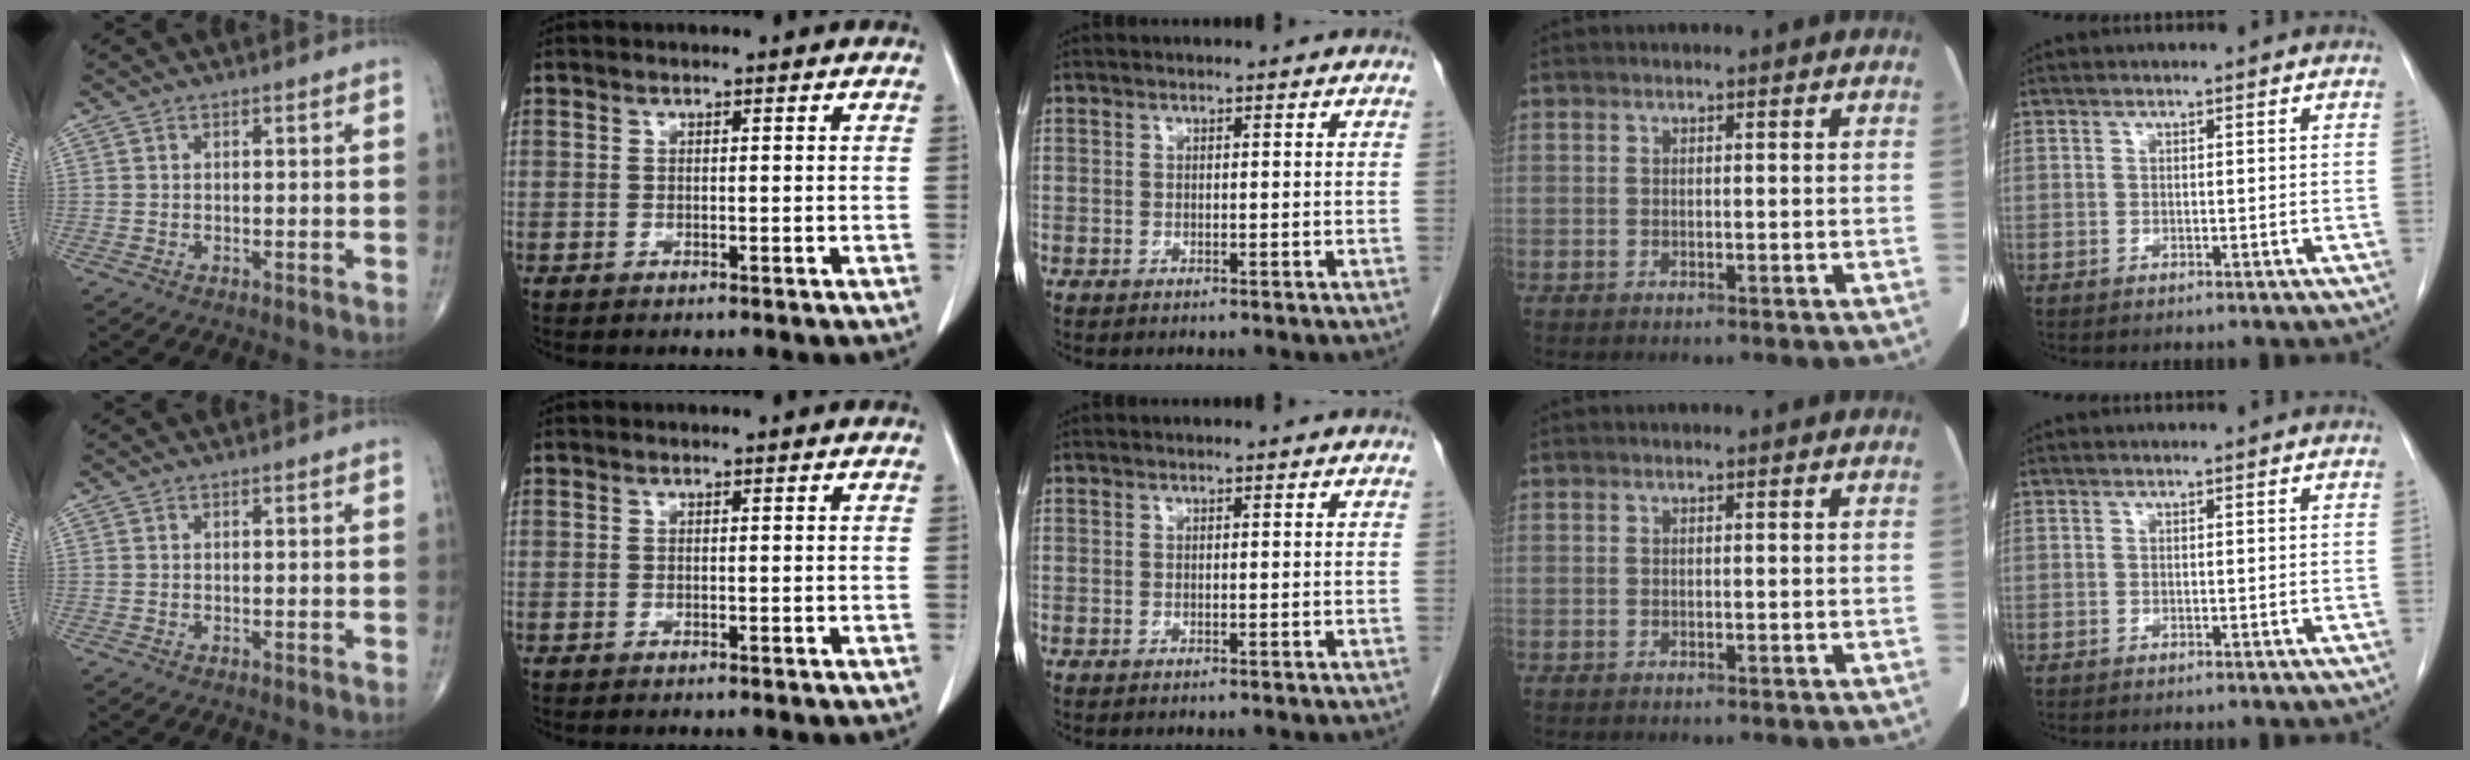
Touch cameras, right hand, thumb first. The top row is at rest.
{}